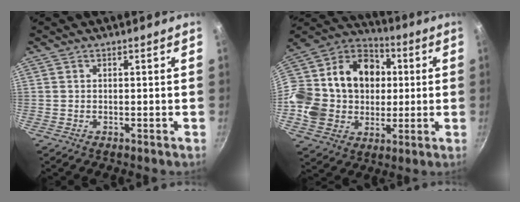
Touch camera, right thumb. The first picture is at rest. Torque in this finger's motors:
{"motor_torque": [1.36, 2.89, 1.07, 0.60, 0.20]}